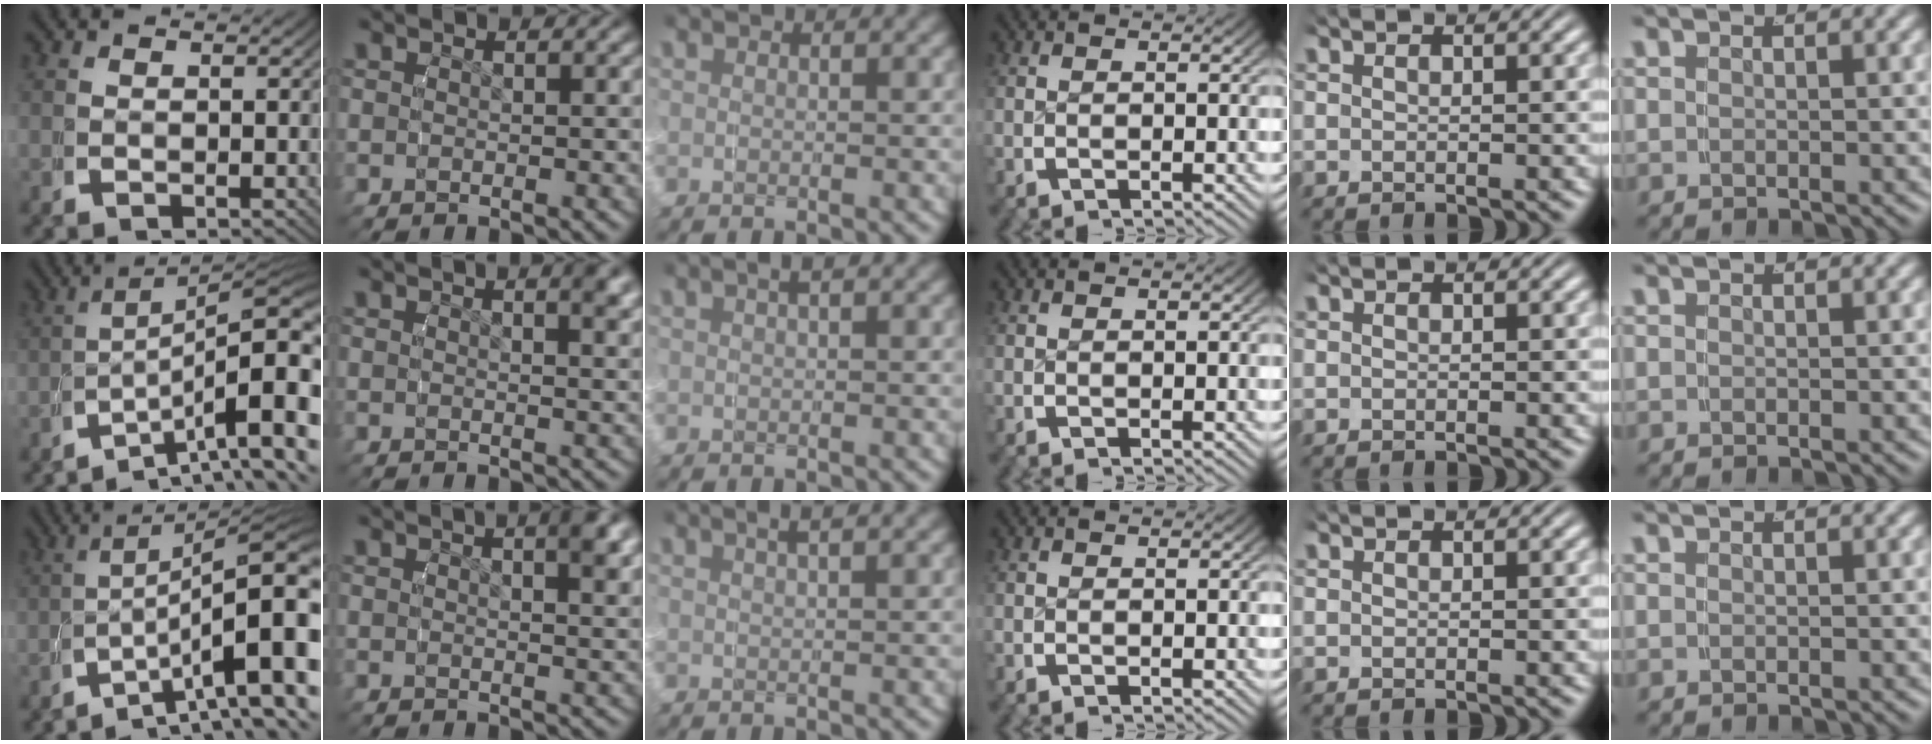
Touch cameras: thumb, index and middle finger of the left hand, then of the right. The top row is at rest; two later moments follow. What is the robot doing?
{"motion": "grasp_and_lifting", "object": "water bottle"}